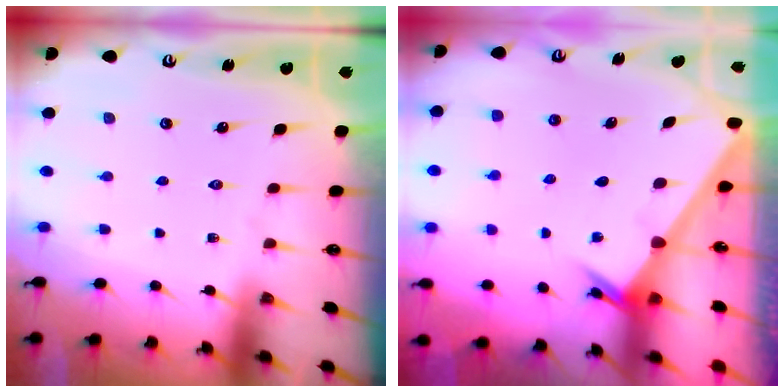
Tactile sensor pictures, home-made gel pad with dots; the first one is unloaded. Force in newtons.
{"total": 2.6, "press": 2.6, "slide": 0.2}